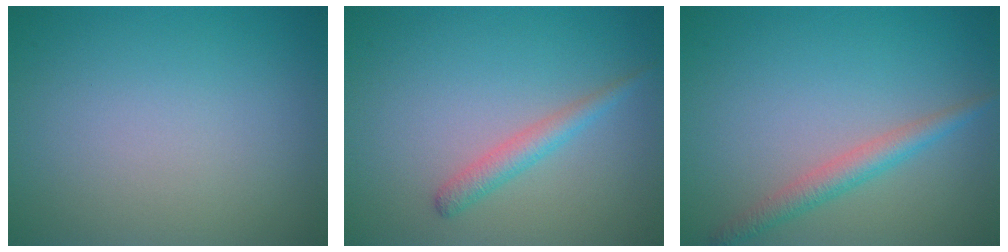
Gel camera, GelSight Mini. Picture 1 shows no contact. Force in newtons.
{"total": 1.9, "press": 1.9, "slide": 0.0}
{"total": 2.4, "press": 2.4, "slide": 0.1}